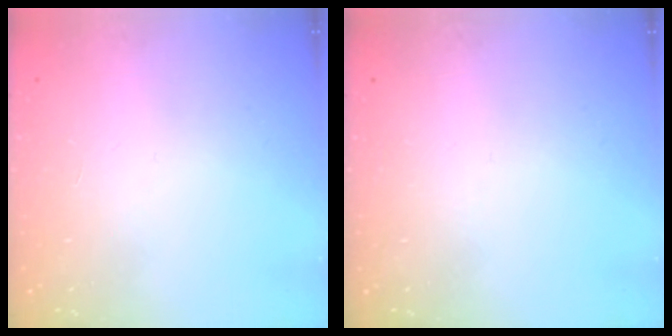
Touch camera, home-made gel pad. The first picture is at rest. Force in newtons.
{"total": 0.0}